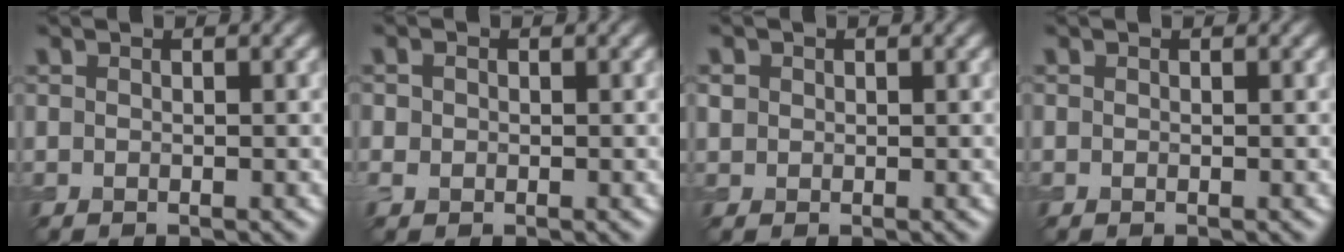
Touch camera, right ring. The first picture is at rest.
{"total": 1.3, "force": [0.0, 1.2, 0.6], "torque": [-0.009, -0.001, -0.002]}
{"total": 0.9, "force": [0.2, 0.9, 0.2], "torque": [0.000, 0.000, 0.003]}
{"total": 0.0}